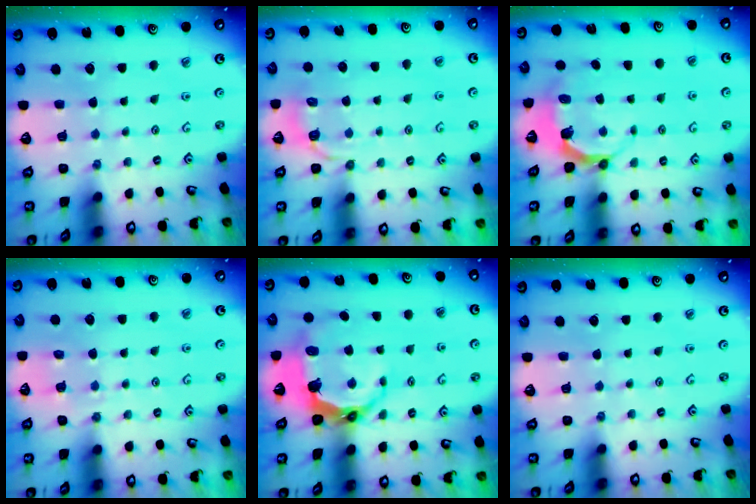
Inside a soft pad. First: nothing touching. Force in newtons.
{"total": 3.4, "press": 2.9, "slide": 1.8}
{"total": 5.1, "press": 4.0, "slide": 3.2}
{"total": 6.3, "press": 6.3, "slide": 0.8}
{"total": 9.2, "press": 7.5, "slide": 5.2}
{"total": 0.0}